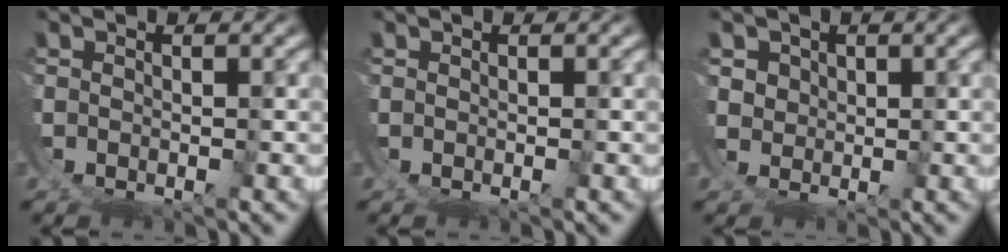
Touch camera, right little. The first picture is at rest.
{"total": 0.0}
{"total": 3.7, "force": [1.5, 3.0, 1.5], "torque": [-0.042, -0.012, 0.032]}